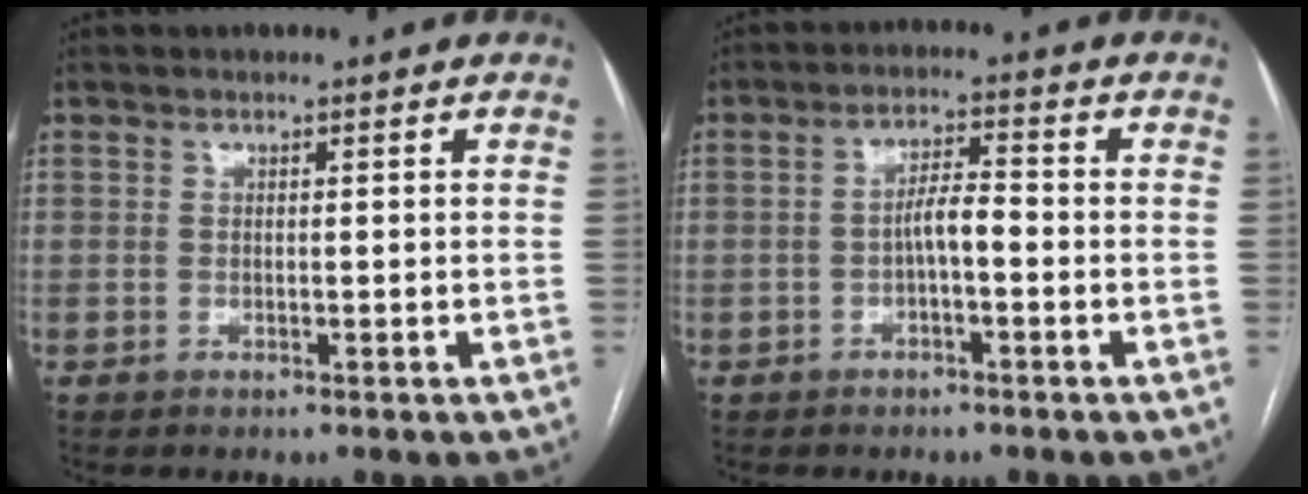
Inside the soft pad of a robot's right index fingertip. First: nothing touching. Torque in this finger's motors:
{"motor_torque": [0.73, -0.07, 0.34, 0.09]}